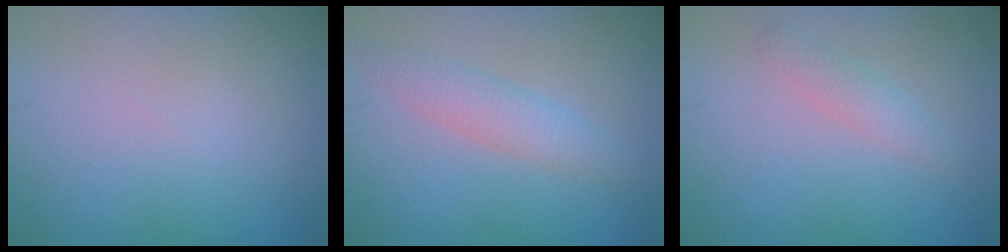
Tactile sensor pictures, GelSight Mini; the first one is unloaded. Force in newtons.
{"total": 2.4, "press": 2.4, "slide": 0.0}
{"total": 1.6, "press": 1.6, "slide": 0.1}